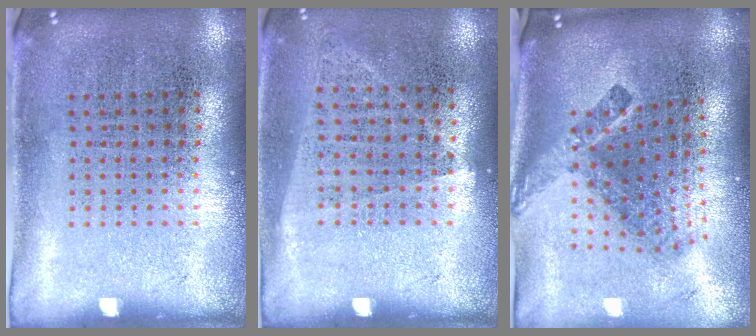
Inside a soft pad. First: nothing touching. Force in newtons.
{"total": 1.0, "press": 0.9, "slide": 0.4}
{"total": 2.4, "press": 1.5, "slide": 1.9}